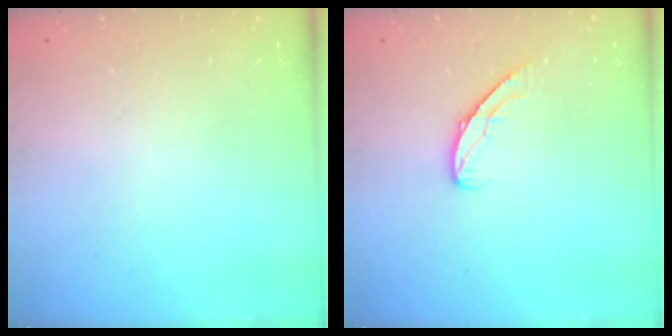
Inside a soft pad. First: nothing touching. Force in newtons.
{"total": 5.2, "press": 5.2, "slide": 0.3}